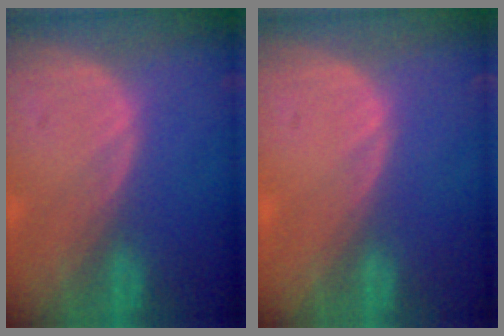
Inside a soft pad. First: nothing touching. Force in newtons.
{"total": 0.7, "press": 0.1, "slide": 0.7}